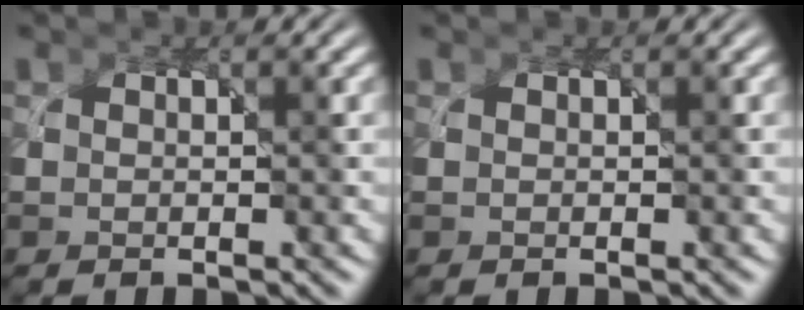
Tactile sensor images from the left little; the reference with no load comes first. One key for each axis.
{"total": 0.0}